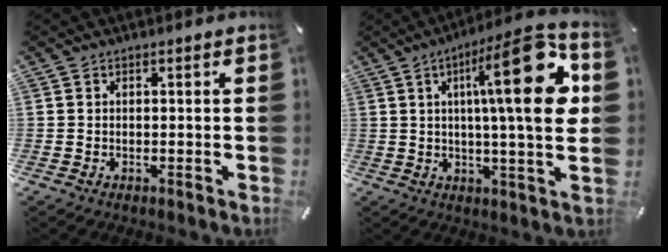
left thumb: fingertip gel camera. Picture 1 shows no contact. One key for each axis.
{"total": 24.0, "fx": 5.5, "fy": 5.2, "fz": 22.8, "tx": -0.331, "ty": -0.025, "tz": 0.070}